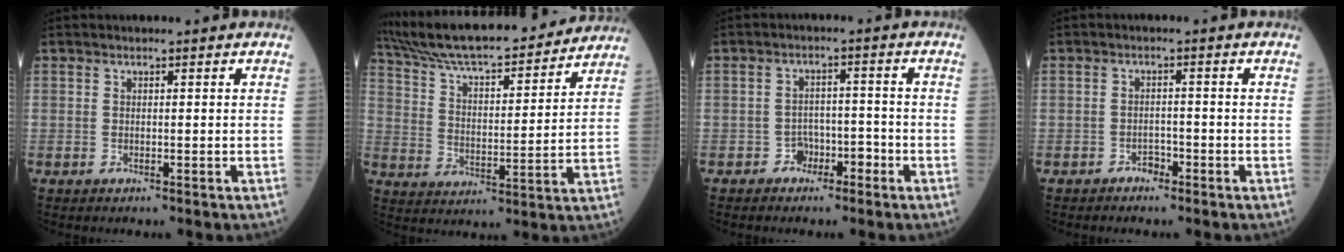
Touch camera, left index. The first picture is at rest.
{"total": 23.7, "force": [21.2, 3.4, 9.9], "torque": [-0.172, 0.016, 0.315]}
{"total": 3.1, "force": [-2.1, 2.1, 1.0], "torque": [-0.007, 0.011, -0.035]}
{"total": 1.7, "force": [-1.4, 0.9, 0.5], "torque": [-0.007, 0.004, -0.023]}